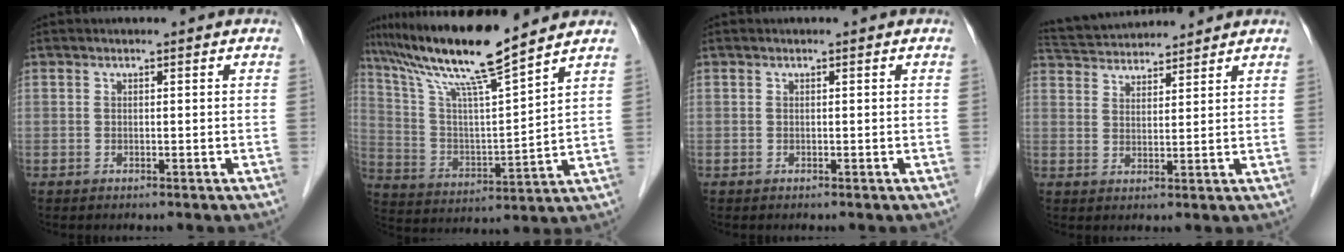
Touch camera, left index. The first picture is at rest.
{"total": 14.9, "force": [12.4, -1.2, 8.2], "torque": [-0.160, 0.008, 0.229]}
{"total": 0.0}
{"total": 10.6, "force": [10.1, 1.3, 2.9], "torque": [-0.063, 0.036, 0.167]}